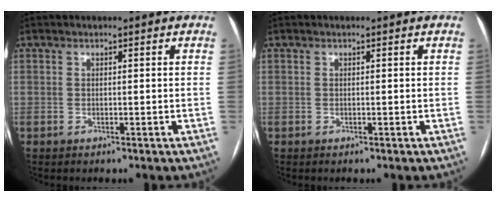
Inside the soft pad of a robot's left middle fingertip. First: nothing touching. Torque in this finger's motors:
{"motor_torque": [0.03, 0.03, 0.01, 0.00]}